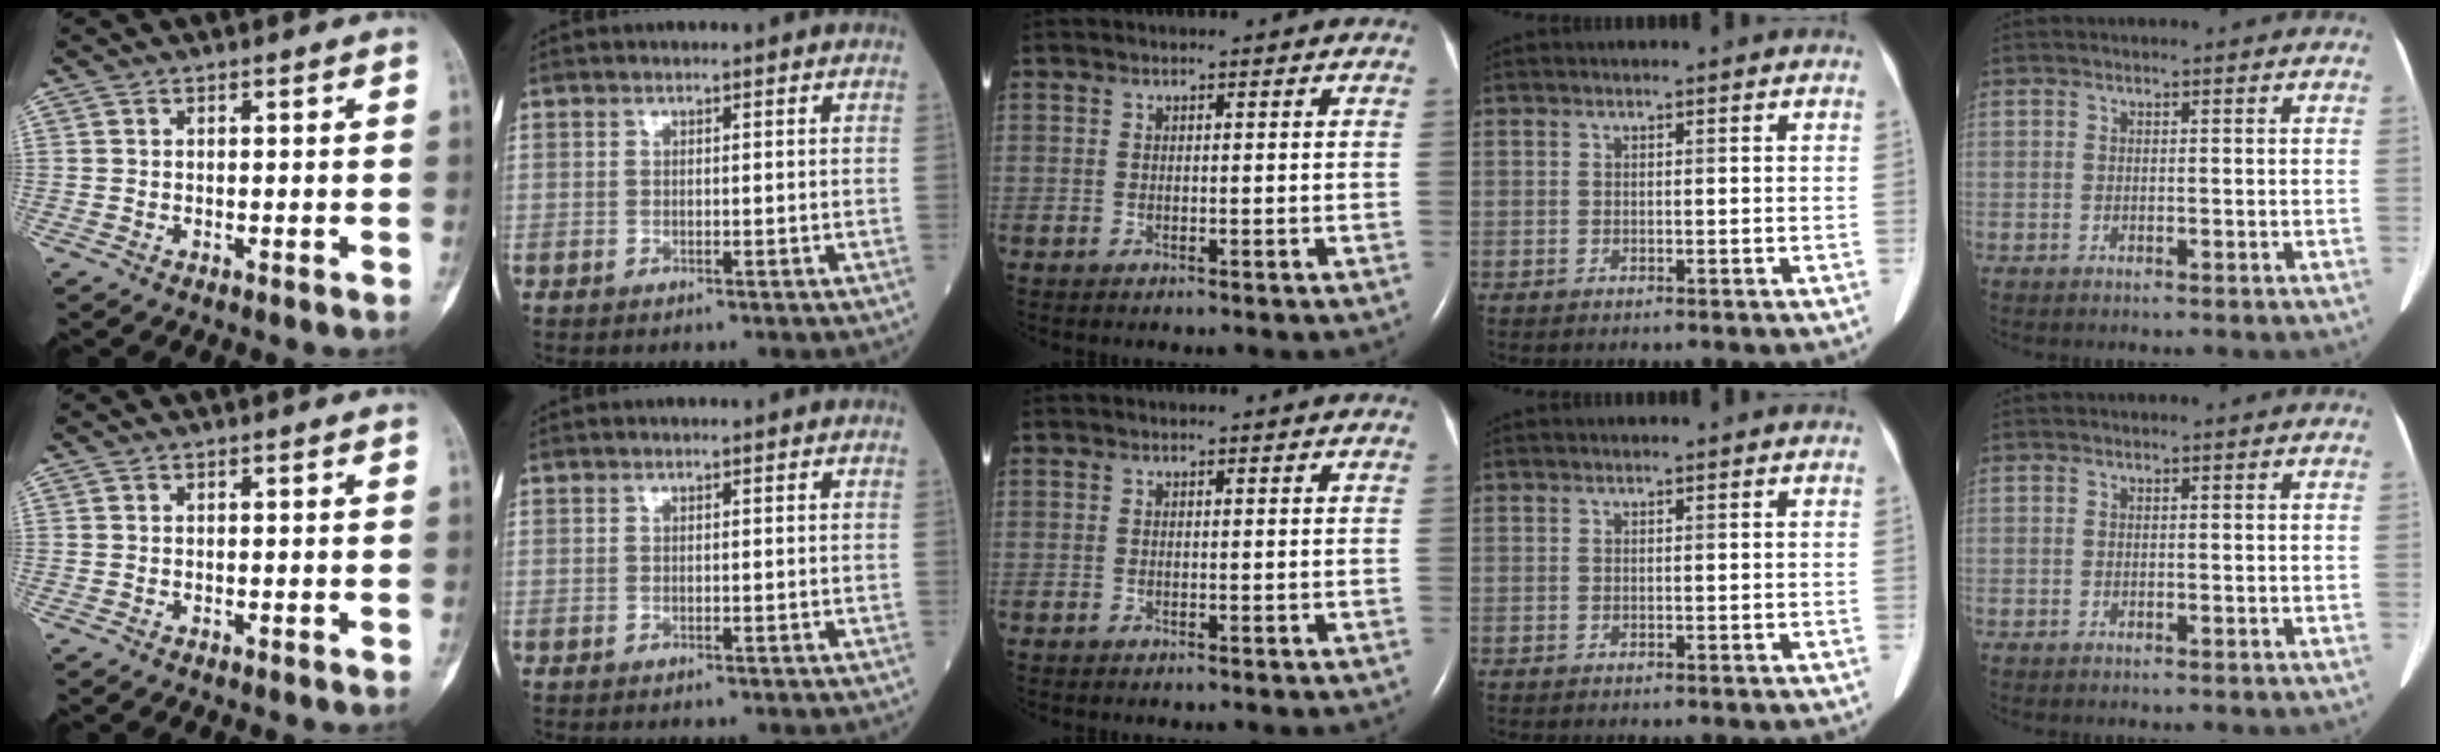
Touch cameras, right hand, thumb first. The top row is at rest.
{}